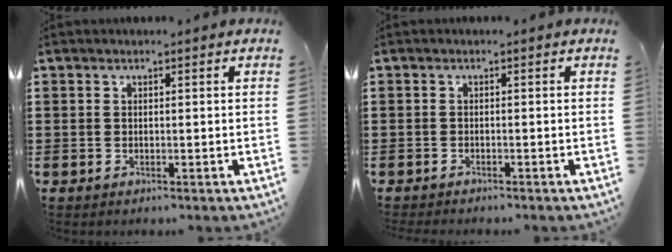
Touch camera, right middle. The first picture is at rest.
{"total": 1.0, "force": [-1.0, -0.1, 0.0], "torque": [-0.002, -0.001, -0.020]}